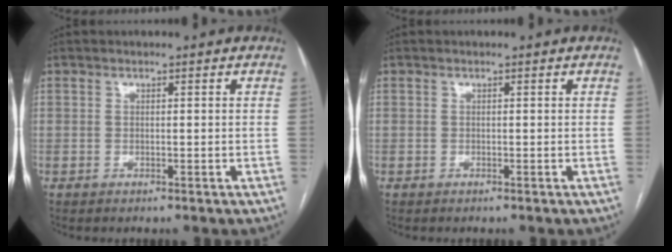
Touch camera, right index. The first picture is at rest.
{"total": 0.0}